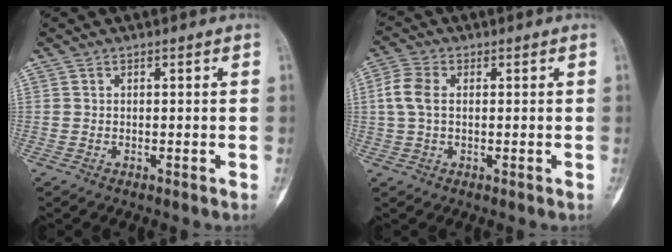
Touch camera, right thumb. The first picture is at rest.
{"total": 5.5, "force": [0.7, 3.5, 4.2], "torque": [-0.102, 0.014, 0.010]}